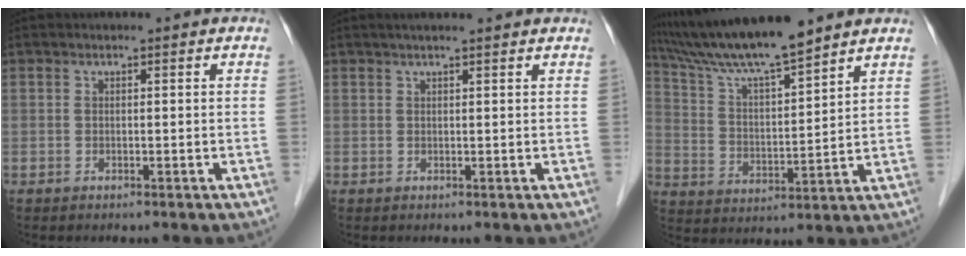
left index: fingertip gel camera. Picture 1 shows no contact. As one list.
[{"total": 5.5, "force": [4.7, 0.1, 2.8], "torque": [-0.038, 0.025, 0.057]}, {"total": 12.8, "force": [11.2, -0.4, 6.1], "torque": [-0.118, 0.011, 0.206]}]